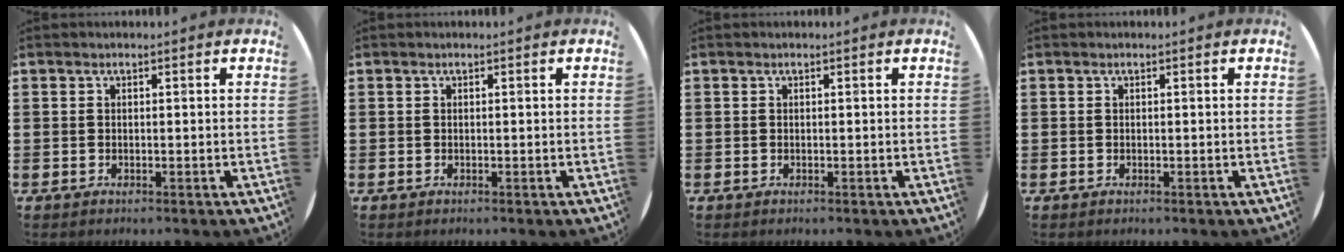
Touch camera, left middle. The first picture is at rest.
{"total": 0.0}
{"total": 0.0}
{"total": 0.0}